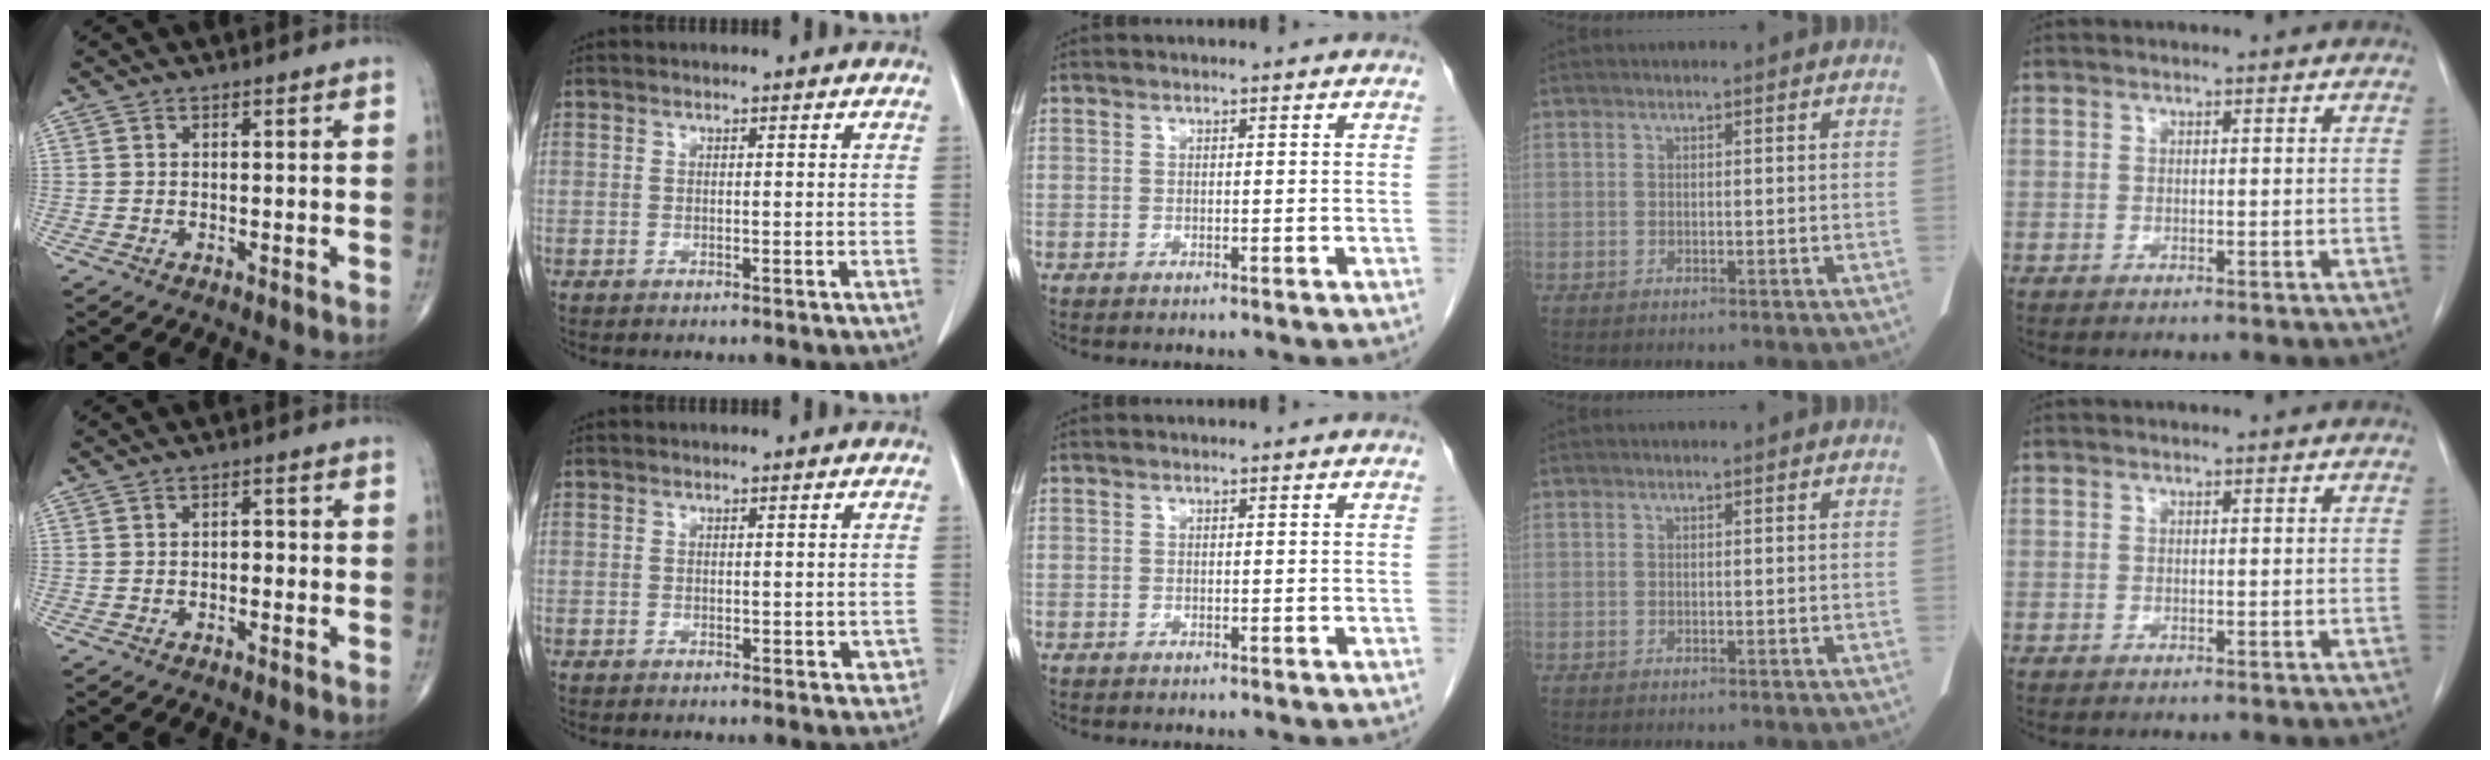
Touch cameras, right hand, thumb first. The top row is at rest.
{"thumb": {"total": 1.5, "force": [-0.3, 1.0, 1.1], "torque": [-0.009, 0.004, -0.008]}, "index": {"total": 2.3, "force": [-0.3, 1.4, 1.8], "torque": [-0.010, 0.005, 0.001]}}